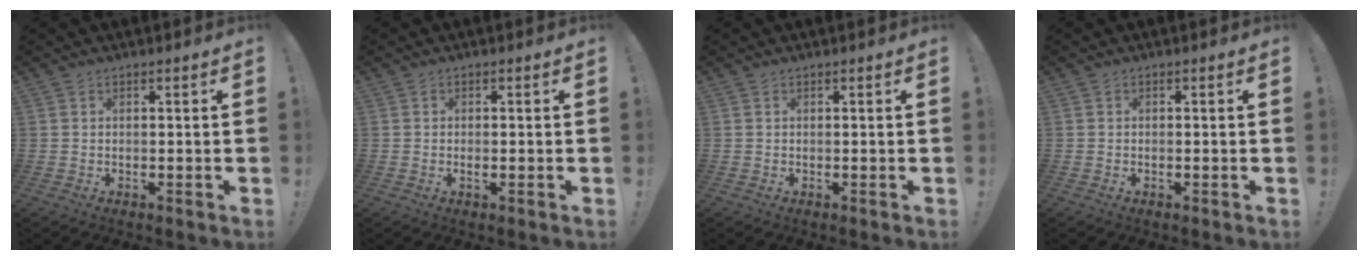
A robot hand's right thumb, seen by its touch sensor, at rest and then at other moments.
{"total": 0.8, "force": [0.0, 0.0, 0.8], "torque": [-0.006, -0.005, -0.002]}
{"total": 0.0}
{"total": 0.0}